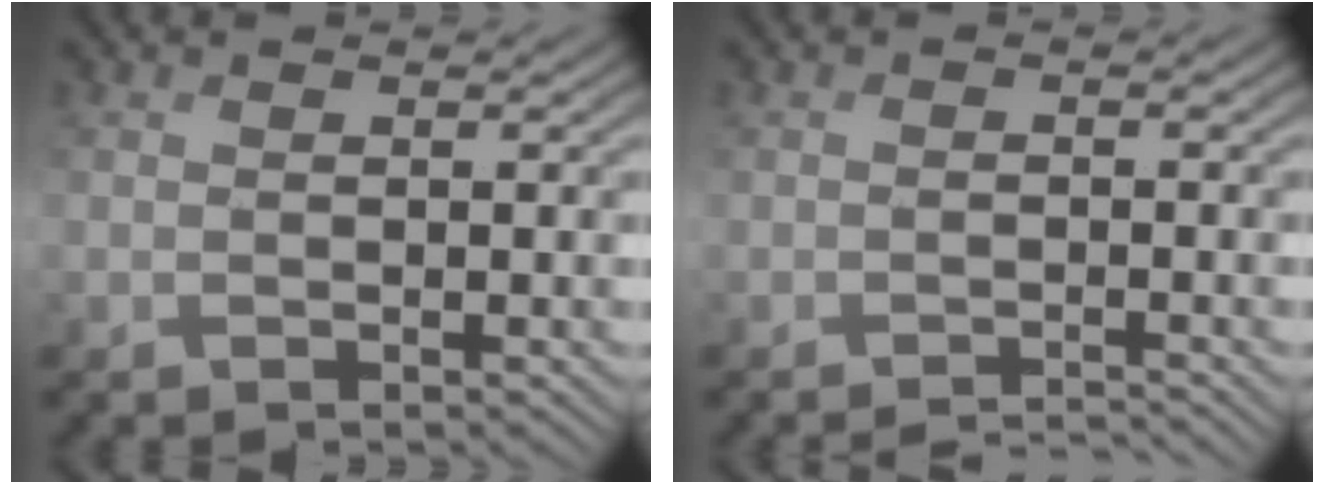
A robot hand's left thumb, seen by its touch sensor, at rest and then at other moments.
{"total": 2.0, "force": [-1.9, 0.2, 0.7], "torque": [-0.005, -0.005, -0.036]}